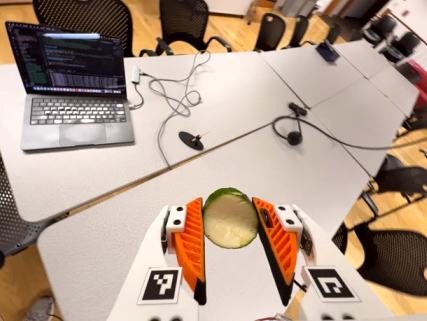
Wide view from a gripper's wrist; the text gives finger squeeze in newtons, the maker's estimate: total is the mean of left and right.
{"total": 8.8, "left": 8.9, "right": 8.6}